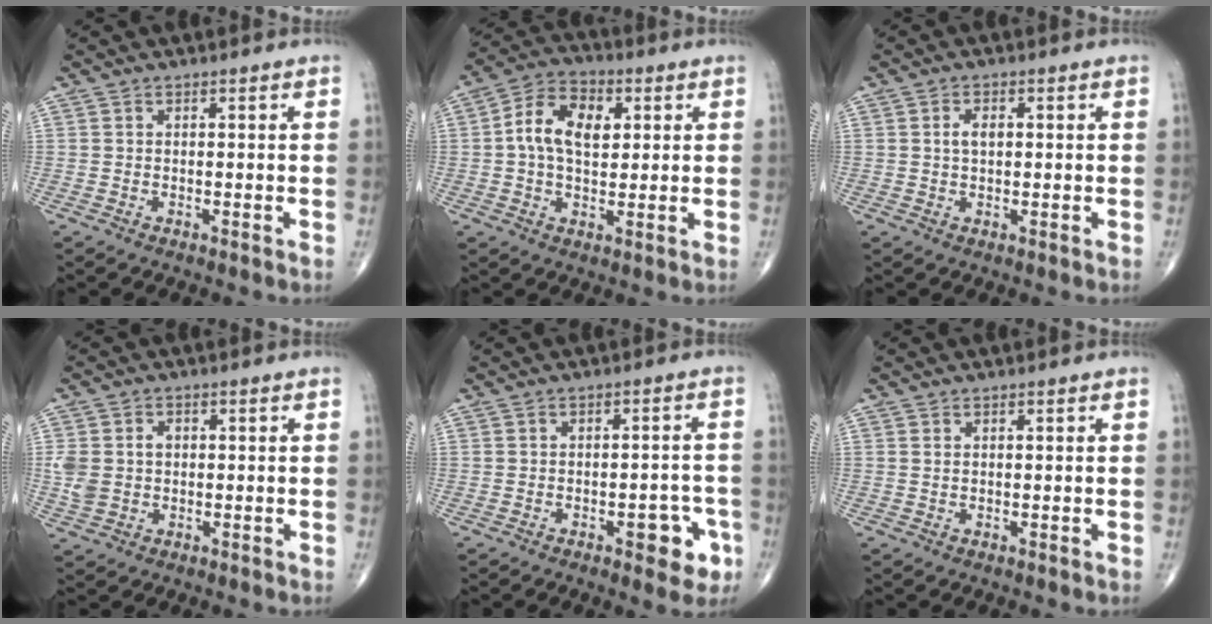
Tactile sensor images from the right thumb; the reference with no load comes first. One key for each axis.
{"total": 10.8, "fx": 1.9, "fy": 6.9, "fz": 8.1, "tx": -0.130, "ty": 0.014, "tz": 0.027}
{"total": 2.9, "fx": 0.5, "fy": 1.7, "fz": 2.3, "tx": -0.041, "ty": 0.004, "tz": 0.009}
{"total": 6.0, "fx": 0.2, "fy": 4.7, "fz": 3.8, "tx": -0.073, "ty": 0.011, "tz": 0.010}
{"total": 6.8, "fx": -3.1, "fy": 3.2, "fz": 5.2, "tx": -0.038, "ty": 0.024, "tz": -0.035}
{"total": 0.6, "fx": 0.3, "fy": 0.4, "fz": 0.3, "tx": -0.008, "ty": 0.001, "tz": 0.006}